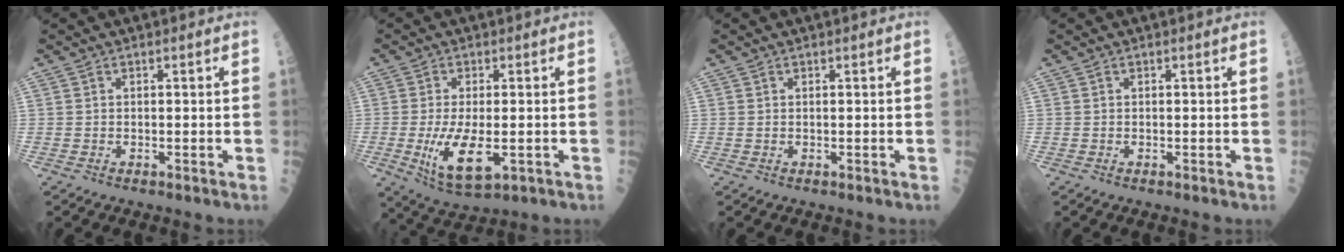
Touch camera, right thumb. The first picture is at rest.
{"total": 10.1, "force": [-2.1, 4.1, 8.9], "torque": [-0.163, -0.021, -0.028]}
{"total": 0.0}
{"total": 0.0}